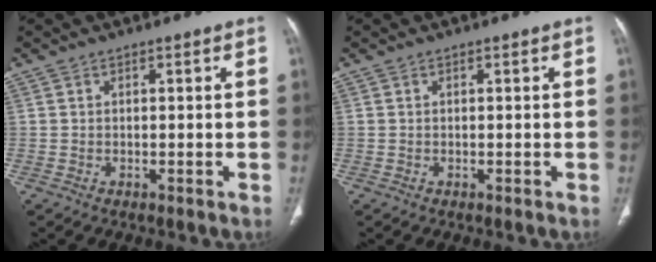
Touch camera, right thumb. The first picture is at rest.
{"total": 0.0}